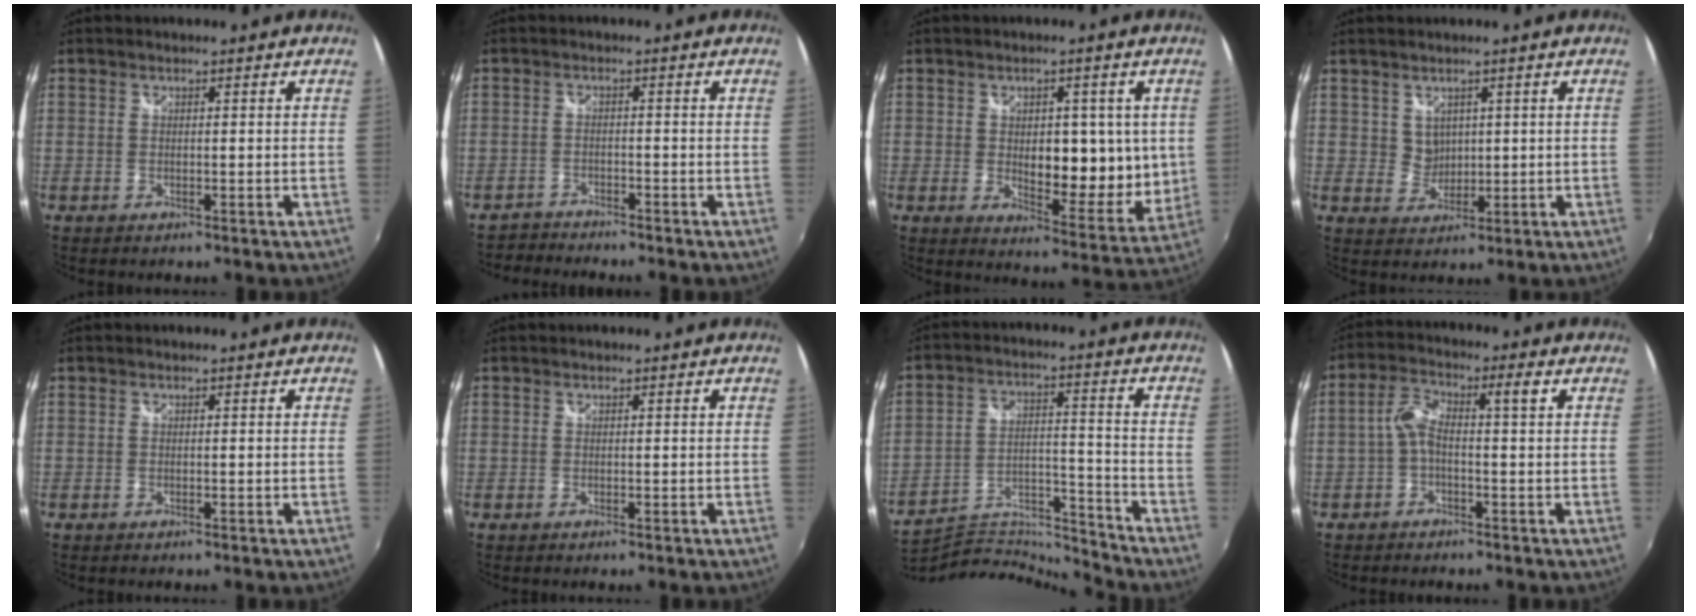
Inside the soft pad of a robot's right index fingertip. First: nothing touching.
{"total": 3.1, "force": [-3.0, 0.6, -0.4], "torque": [-0.005, -0.002, -0.061]}
{"total": 12.6, "force": [1.2, 7.0, 10.4], "torque": [-0.128, -0.017, 0.025]}
{"total": 3.2, "force": [1.6, 2.7, 0.6], "torque": [-0.005, 0.002, 0.035]}
{"total": 0.0}
{"total": 0.0}
{"total": 13.8, "force": [-13.7, 0.1, 1.2], "torque": [-0.029, 0.021, -0.242]}
{"total": 4.8, "force": [-0.5, 0.9, 4.7], "torque": [-0.098, 0.014, -0.011]}